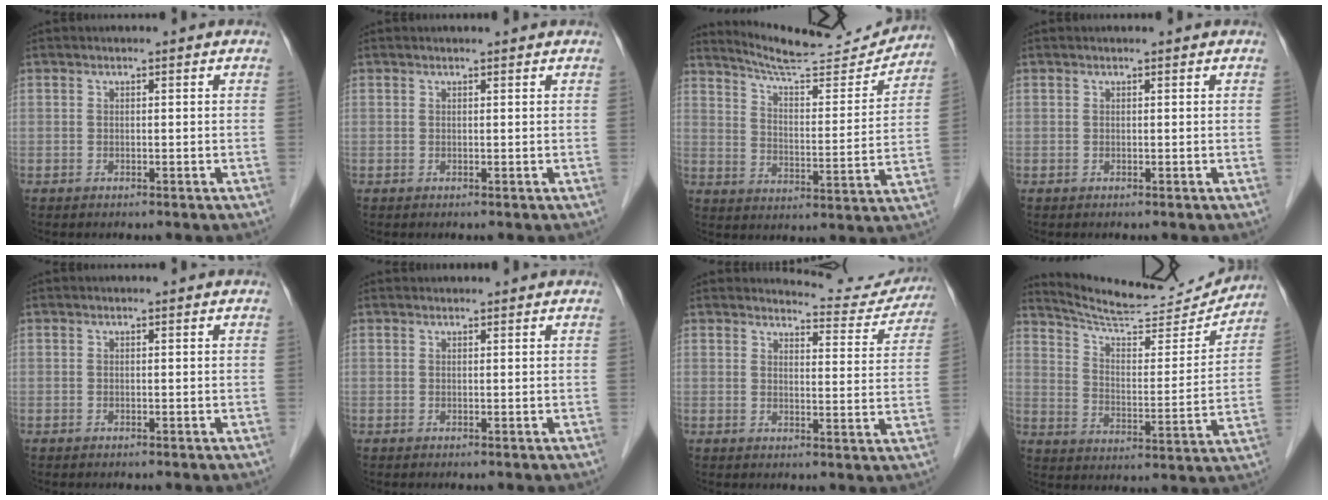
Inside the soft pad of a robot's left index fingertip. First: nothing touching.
{"total": 1.6, "force": [1.5, 0.0, 0.5], "torque": [-0.008, 0.010, 0.022]}
{"total": 16.4, "force": [15.9, 1.0, 4.1], "torque": [-0.070, -0.030, 0.228]}
{"total": 1.1, "force": [1.0, 0.0, 0.4], "torque": [-0.008, 0.011, 0.016]}
{"total": 0.0}
{"total": 2.0, "force": [2.0, 0.2, 0.3], "torque": [-0.008, 0.023, 0.029]}
{"total": 9.8, "force": [9.8, 1.2, -0.1], "torque": [0.012, -0.034, 0.102]}
{"total": 17.8, "force": [17.2, 1.7, 4.1], "torque": [-0.074, -0.029, 0.249]}